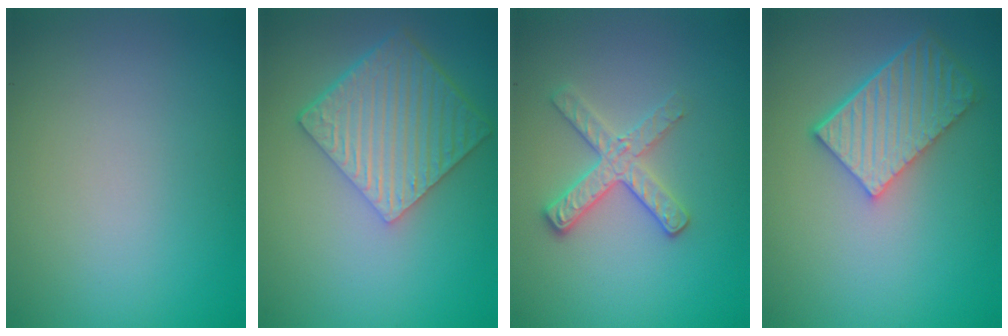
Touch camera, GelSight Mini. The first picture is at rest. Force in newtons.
{"total": 7.0, "press": 4.9, "slide": 5.0}
{"total": 2.7, "press": 2.6, "slide": 0.9}
{"total": 5.7, "press": 4.3, "slide": 3.8}